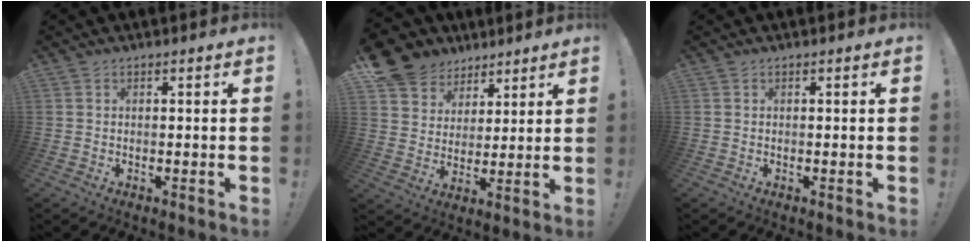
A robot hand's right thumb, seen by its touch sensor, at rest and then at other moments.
{"total": 11.1, "force": [7.0, 8.3, 2.3], "torque": [-0.041, -0.049, 0.143]}
{"total": 0.0}